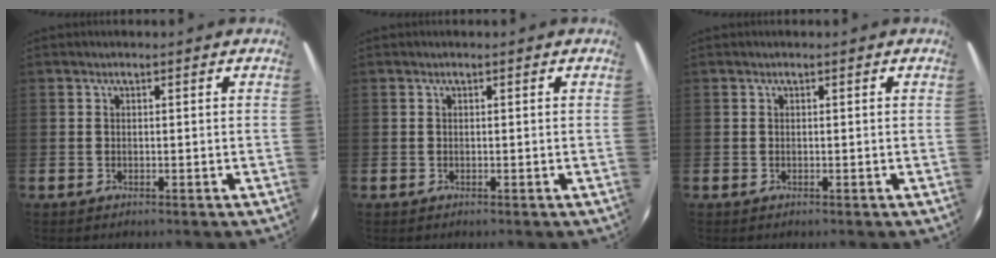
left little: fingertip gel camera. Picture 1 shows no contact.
{"total": 0.0}
{"total": 0.0}